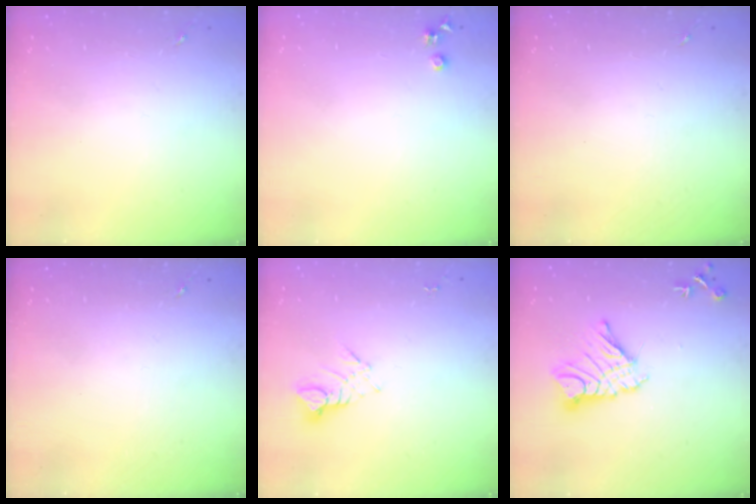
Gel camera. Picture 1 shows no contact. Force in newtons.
{"total": 3.5, "press": 3.5, "slide": 0.4}
{"total": 0.0}
{"total": 0.0}
{"total": 3.7, "press": 3.7, "slide": 0.2}
{"total": 13.7, "press": 13.7, "slide": 1.3}